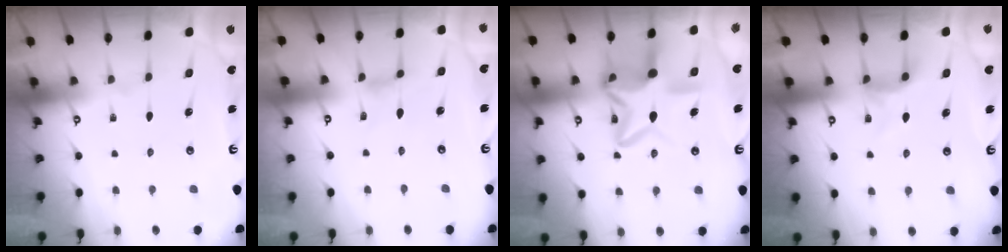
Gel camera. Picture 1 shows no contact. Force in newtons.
{"total": 0.7, "press": 0.6, "slide": 0.3}
{"total": 14.2, "press": 14.0, "slide": 2.0}
{"total": 4.9, "press": 4.9, "slide": 0.4}